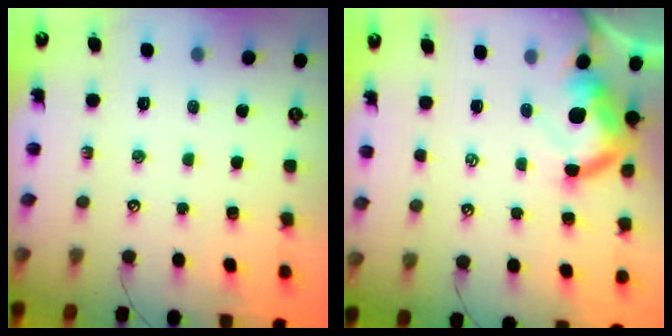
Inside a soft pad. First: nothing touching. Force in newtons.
{"total": 5.4, "press": 5.2, "slide": 1.3}